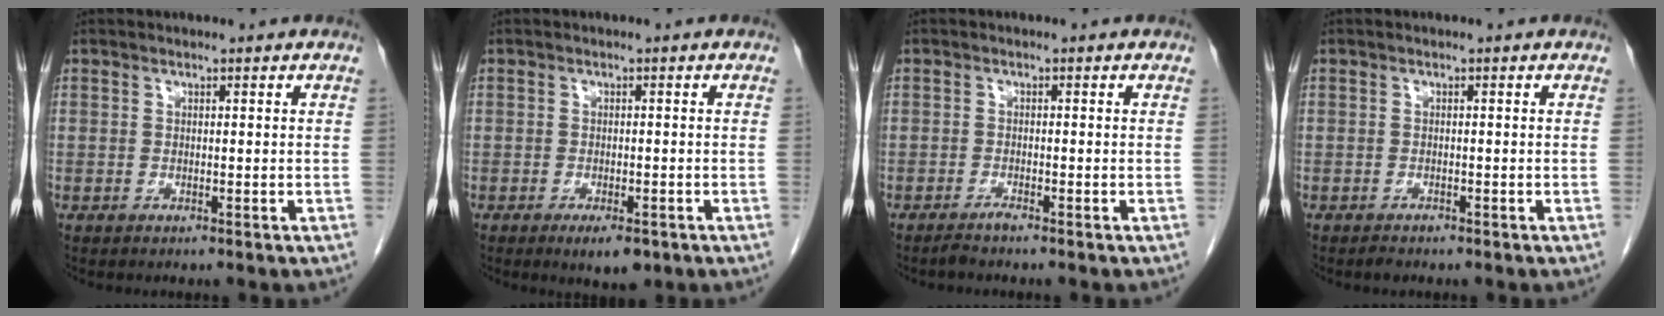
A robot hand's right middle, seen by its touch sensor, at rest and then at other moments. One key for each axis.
{"total": 4.1, "fx": -2.4, "fy": 1.4, "fz": 3.0, "tx": -0.043, "ty": -0.004, "tz": -0.028}
{"total": 1.2, "fx": -1.1, "fy": -0.2, "fz": 0.5, "tx": -0.012, "ty": -0.002, "tz": -0.020}
{"total": 0.9, "fx": -0.8, "fy": 0.3, "fz": 0.3, "tx": -0.009, "ty": -0.001, "tz": -0.010}